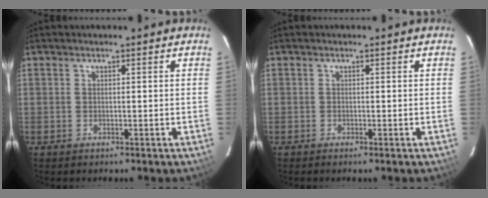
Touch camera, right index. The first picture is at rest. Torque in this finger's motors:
{"motor_torque": [0.10, 0.11, 0.07, 0.01]}